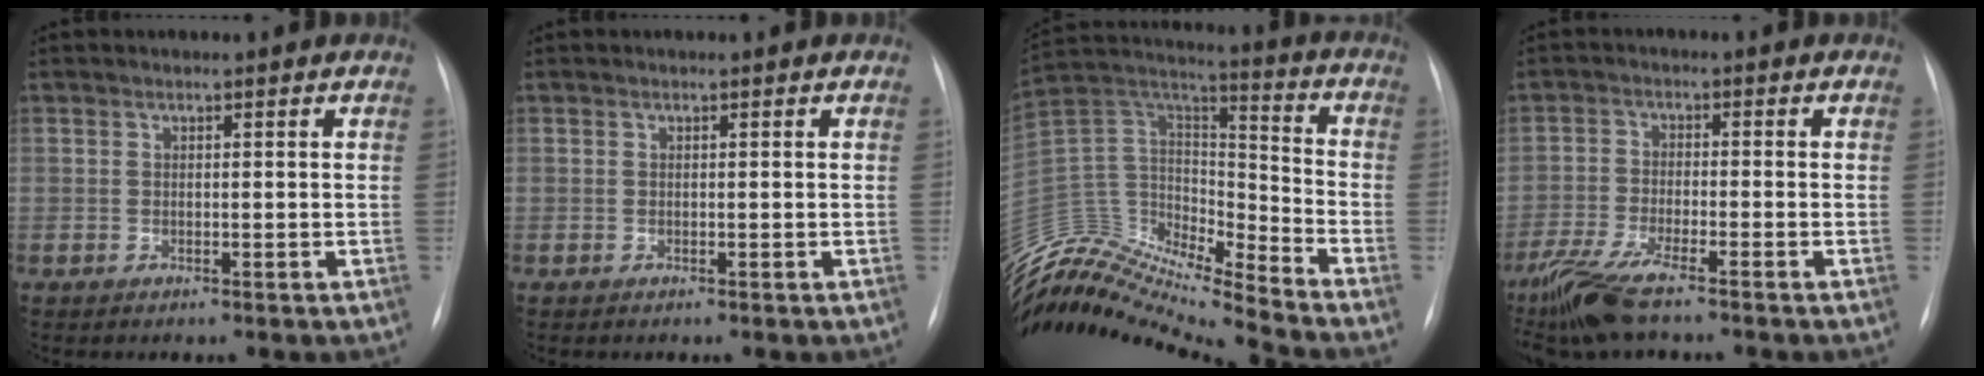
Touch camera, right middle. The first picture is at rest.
{"total": 0.0}
{"total": 18.6, "force": [-18.2, 0.7, 4.0], "torque": [-0.066, 0.069, -0.324]}
{"total": 7.9, "force": [-6.1, 0.9, 5.0], "torque": [-0.112, -0.023, -0.117]}